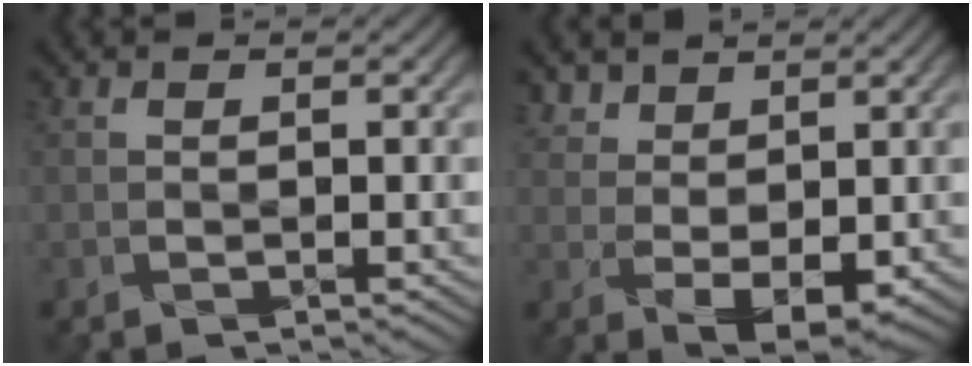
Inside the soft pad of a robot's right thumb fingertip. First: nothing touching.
{"total": 4.5, "force": [2.2, 2.9, 2.8], "torque": [-0.061, -0.008, 0.049]}